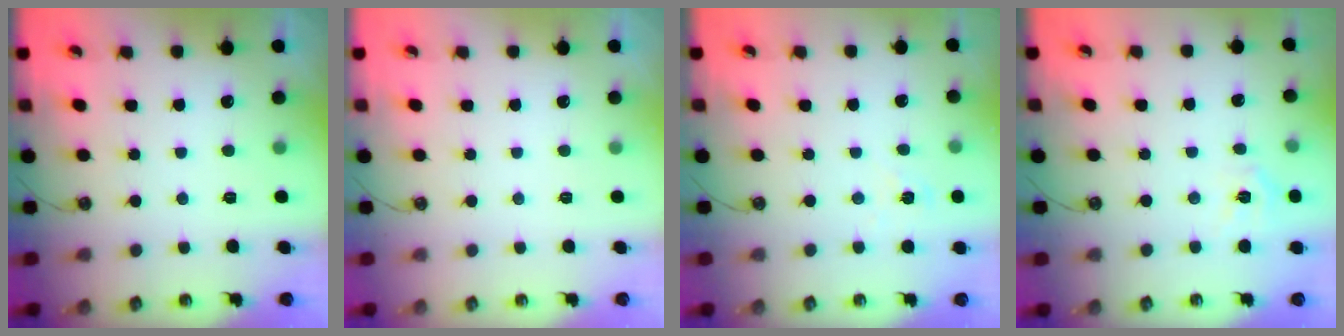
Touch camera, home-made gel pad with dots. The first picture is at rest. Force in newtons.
{"total": 0.0}
{"total": 5.6, "press": 5.6, "slide": 0.4}
{"total": 7.1, "press": 7.1, "slide": 0.7}